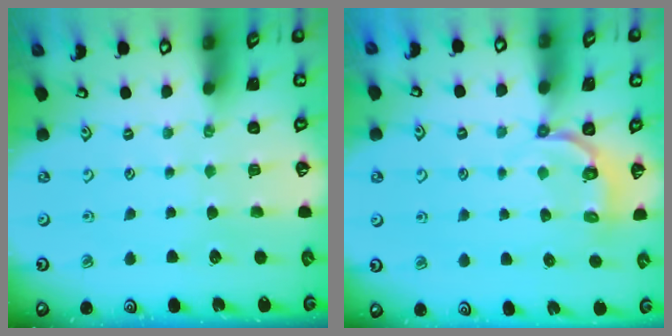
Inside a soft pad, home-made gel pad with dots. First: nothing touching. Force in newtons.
{"total": 4.0, "press": 3.1, "slide": 2.5}